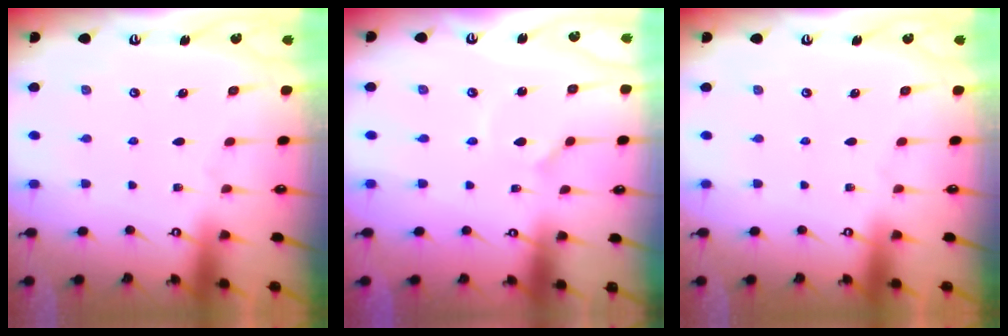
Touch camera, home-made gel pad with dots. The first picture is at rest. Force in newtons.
{"total": 2.1, "press": 2.1, "slide": 0.5}
{"total": 0.0}